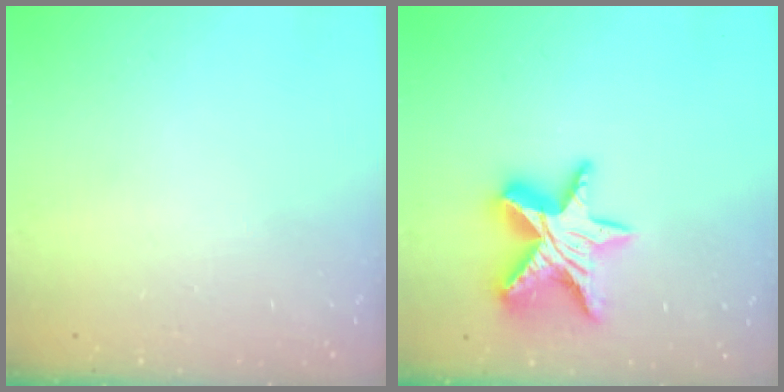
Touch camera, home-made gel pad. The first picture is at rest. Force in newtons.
{"total": 16.4, "press": 16.3, "slide": 1.2}